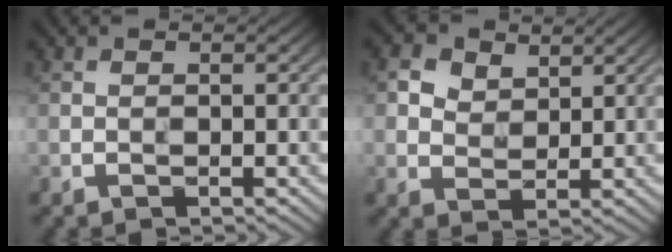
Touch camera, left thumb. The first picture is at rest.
{"total": 4.1, "force": [2.2, 2.9, 2.0], "torque": [-0.048, 0.000, 0.039]}